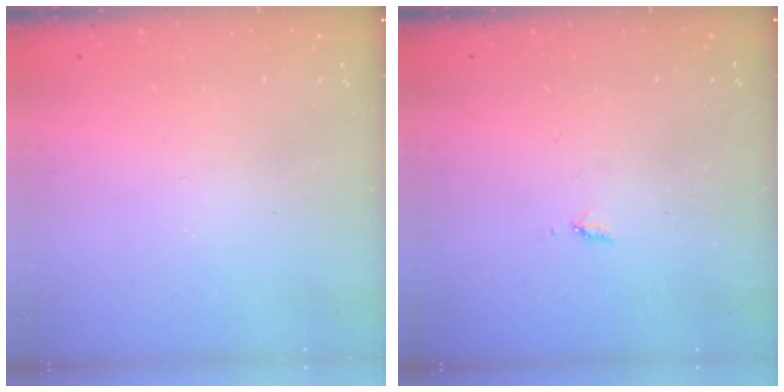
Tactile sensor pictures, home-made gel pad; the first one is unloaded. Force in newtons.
{"total": 4.1, "press": 4.0, "slide": 0.6}